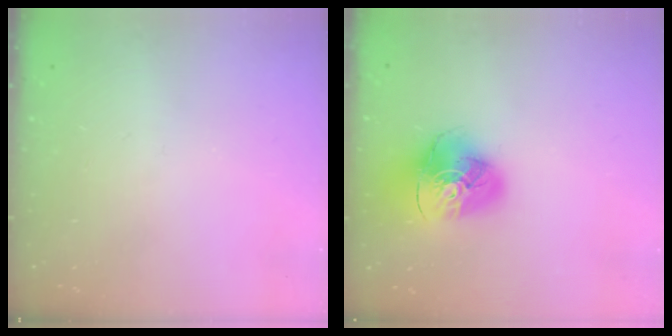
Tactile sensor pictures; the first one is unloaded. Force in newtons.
{"total": 13.8, "press": 13.7, "slide": 1.4}